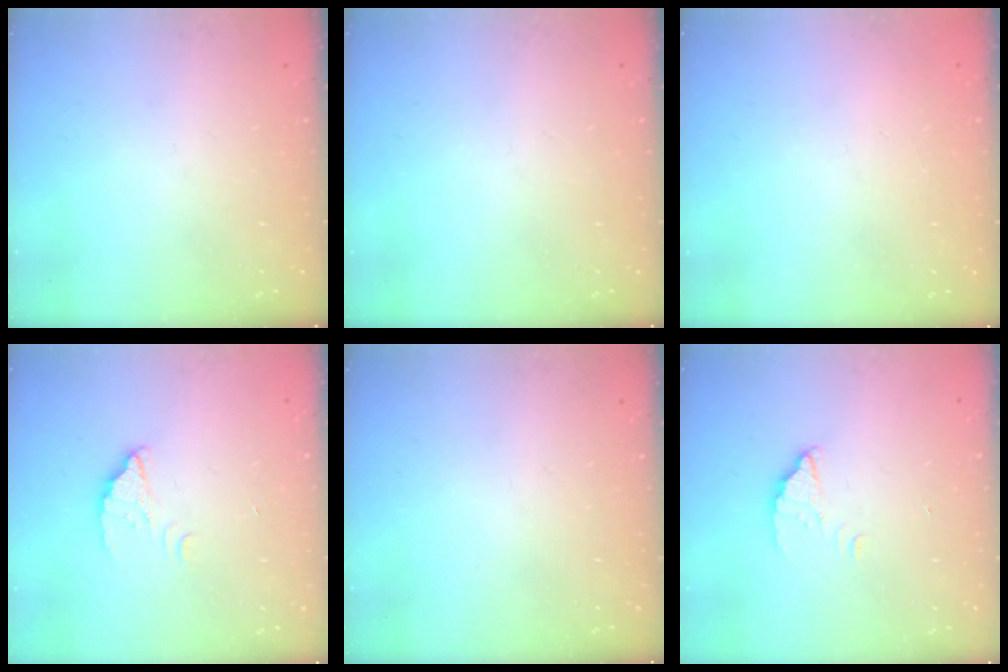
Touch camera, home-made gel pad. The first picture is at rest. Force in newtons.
{"total": 0.0}
{"total": 2.3, "press": 2.3, "slide": 0.1}
{"total": 2.1, "press": 2.1, "slide": 0.1}
{"total": 0.0}
{"total": 1.7, "press": 1.7, "slide": 0.1}